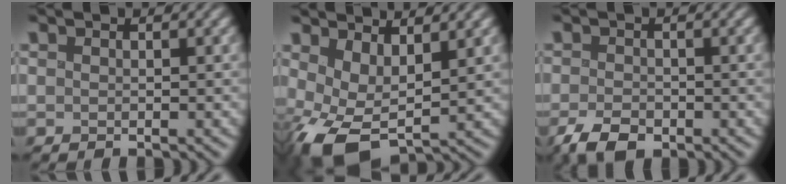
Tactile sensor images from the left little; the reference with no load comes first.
{"total": 7.3, "force": [-1.3, 4.1, 5.9], "torque": [-0.125, -0.013, -0.023]}
{"total": 3.2, "force": [-2.0, 1.8, 1.8], "torque": [-0.034, -0.006, -0.041]}